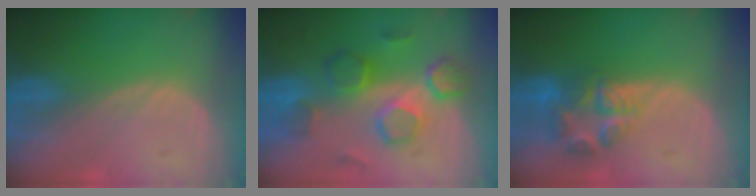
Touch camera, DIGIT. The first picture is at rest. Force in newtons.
{"total": 8.4, "press": 8.3, "slide": 1.4}
{"total": 7.0, "press": 6.1, "slide": 3.4}